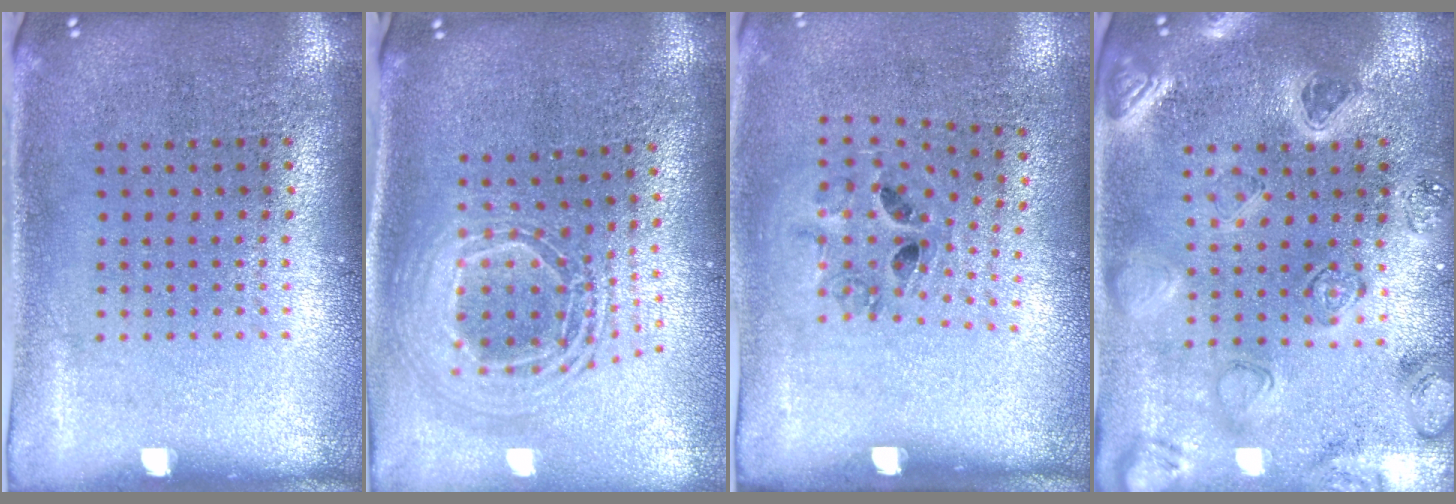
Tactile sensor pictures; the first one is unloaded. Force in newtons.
{"total": 2.2, "press": 1.7, "slide": 1.5}
{"total": 1.3, "press": 0.6, "slide": 1.1}
{"total": 2.2, "press": 2.2, "slide": 0.3}